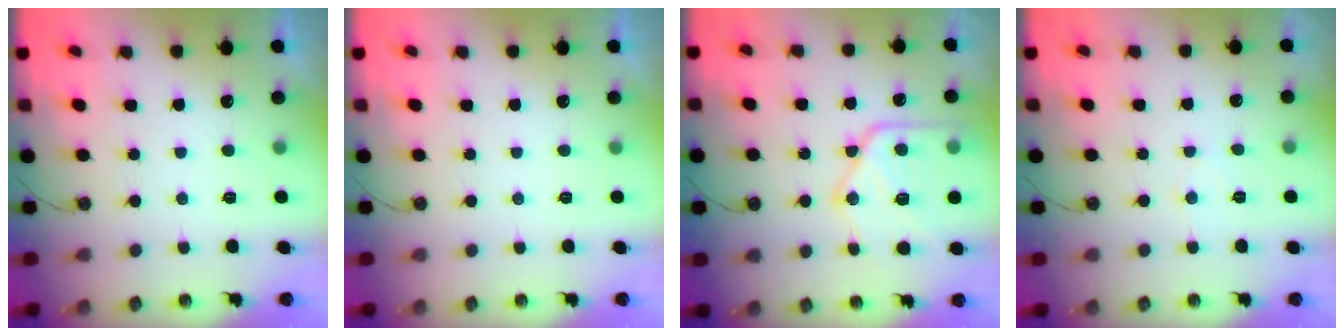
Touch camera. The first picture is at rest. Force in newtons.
{"total": 0.0}
{"total": 17.6, "press": 17.6, "slide": 1.7}
{"total": 3.9, "press": 3.9, "slide": 0.5}